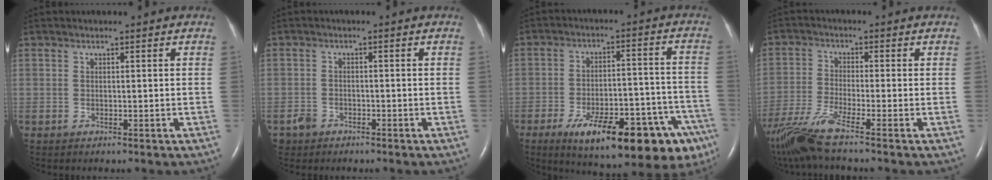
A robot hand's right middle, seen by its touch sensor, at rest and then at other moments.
{"total": 1.9, "force": [-1.3, 1.4, 0.2], "torque": [-0.012, 0.005, -0.023]}
{"total": 22.5, "force": [-13.3, 6.5, 16.9], "torque": [-0.160, 0.024, -0.182]}
{"total": 9.1, "force": [-6.9, -0.6, 5.9], "torque": [-0.126, -0.033, -0.133]}